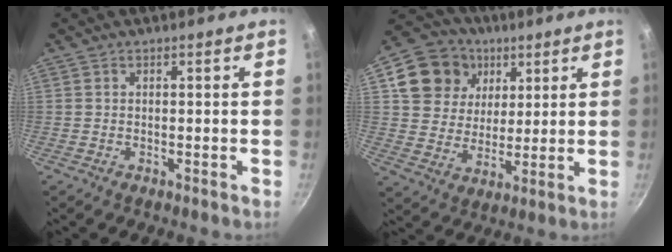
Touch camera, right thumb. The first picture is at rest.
{"total": 14.2, "force": [5.6, 11.8, 5.5], "torque": [-0.070, -0.009, 0.094]}